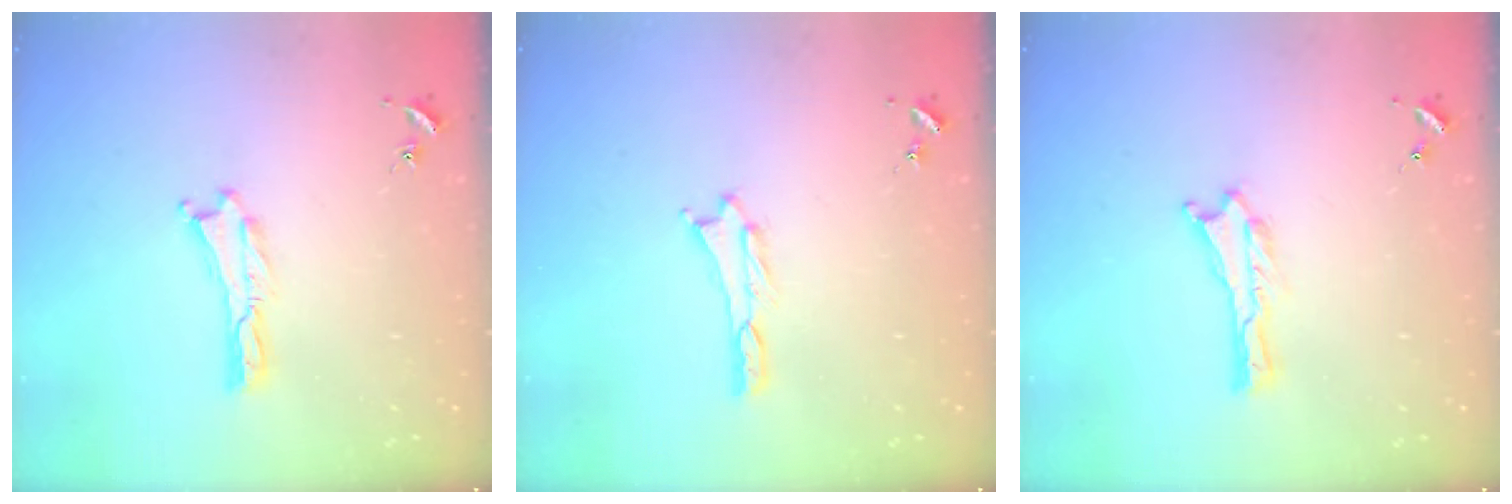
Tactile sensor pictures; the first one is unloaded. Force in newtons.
{"total": 0.0}
{"total": 0.0}